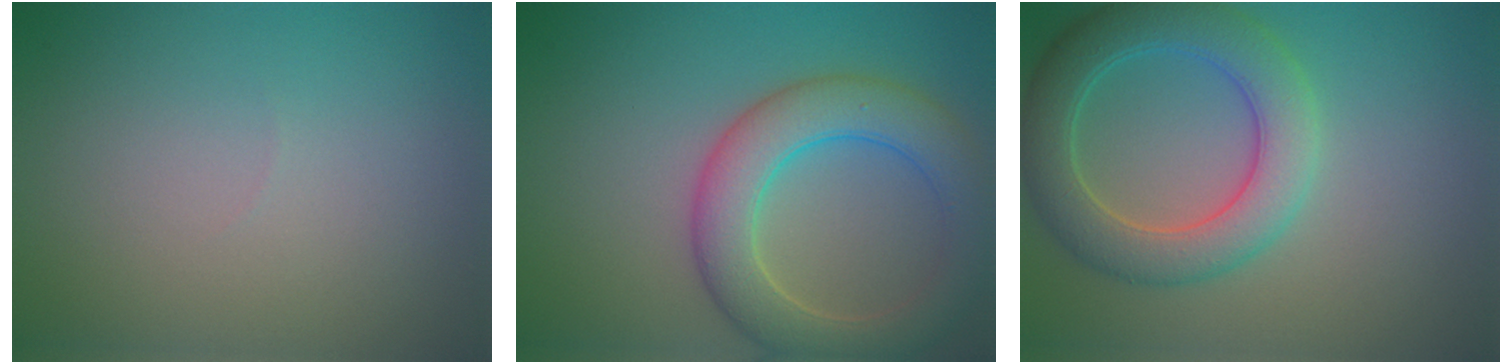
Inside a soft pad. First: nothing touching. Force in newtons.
{"total": 6.7, "press": 6.7, "slide": 0.2}
{"total": 6.1, "press": 6.1, "slide": 0.3}